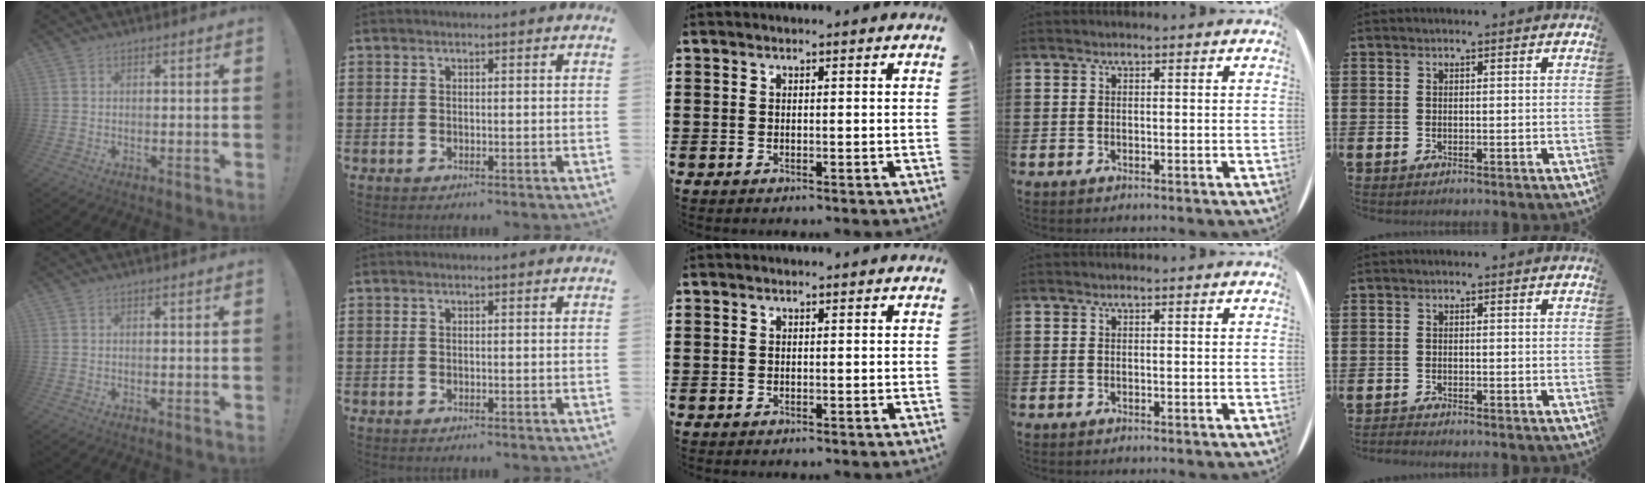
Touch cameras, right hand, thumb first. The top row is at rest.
{"little": {"total": 0.7, "force": [-0.7, 0.0, 0.1], "torque": [-0.003, -0.002, -0.015]}}